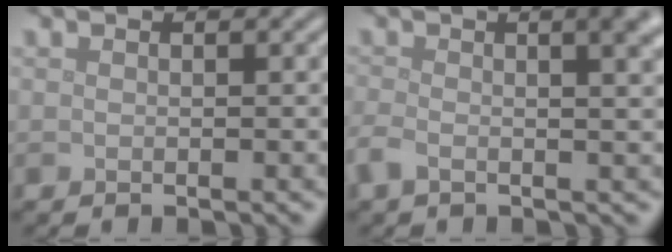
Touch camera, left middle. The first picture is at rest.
{"total": 6.5, "force": [0.5, 3.0, 5.8], "torque": [-0.076, 0.010, -0.003]}